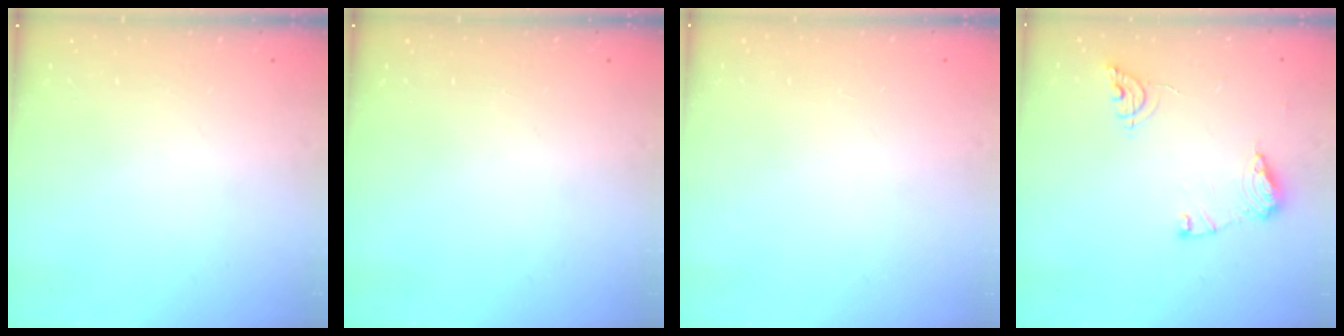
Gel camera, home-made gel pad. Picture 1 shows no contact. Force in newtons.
{"total": 0.0}
{"total": 0.8, "press": 0.8, "slide": 0.1}
{"total": 10.2, "press": 10.2, "slide": 0.6}